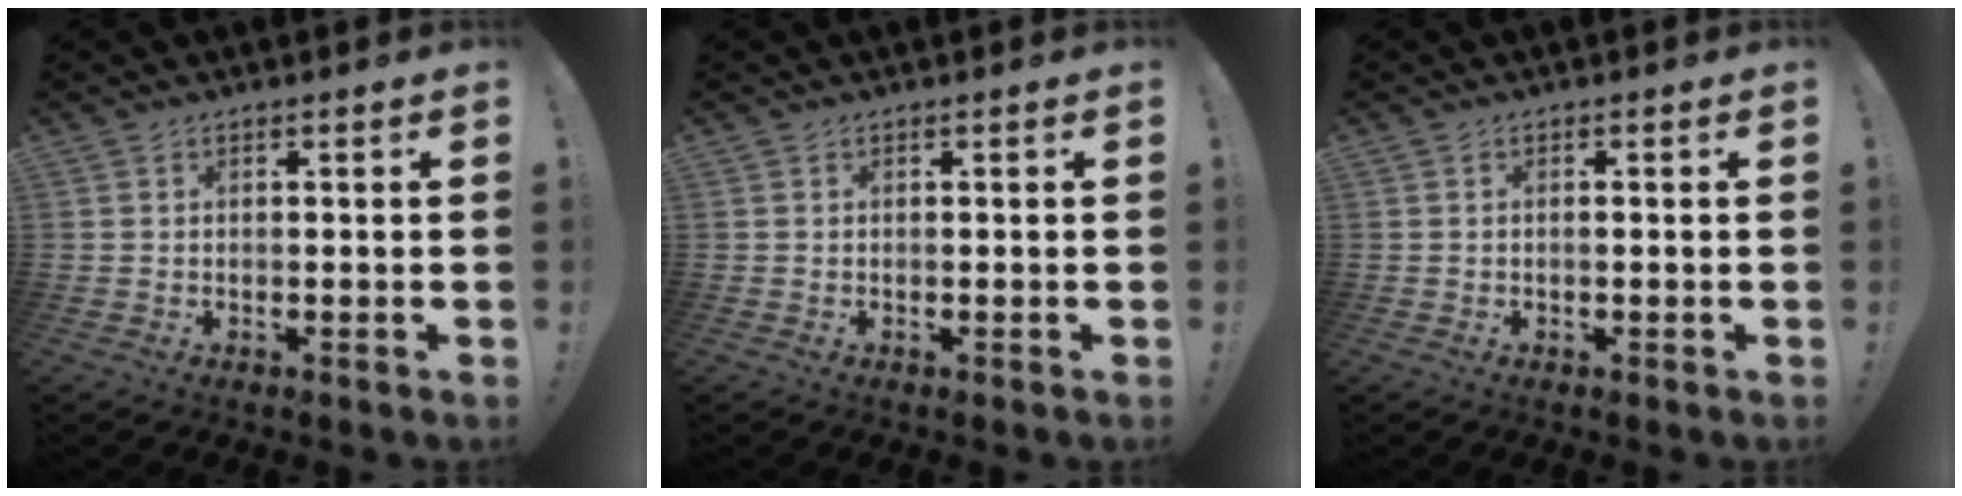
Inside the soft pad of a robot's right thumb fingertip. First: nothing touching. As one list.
[{"total": 0.0}, {"total": 0.7, "force": [-0.4, 0.0, 0.6], "torque": [-0.017, 0.001, -0.006]}]